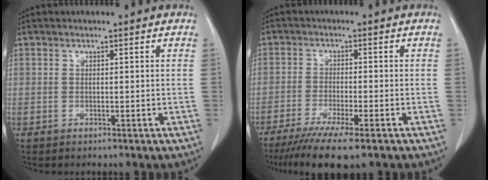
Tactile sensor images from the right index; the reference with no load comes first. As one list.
[{"total": 9.3, "force": [-6.7, 0.5, 6.5], "torque": [-0.103, -0.022, -0.105]}]